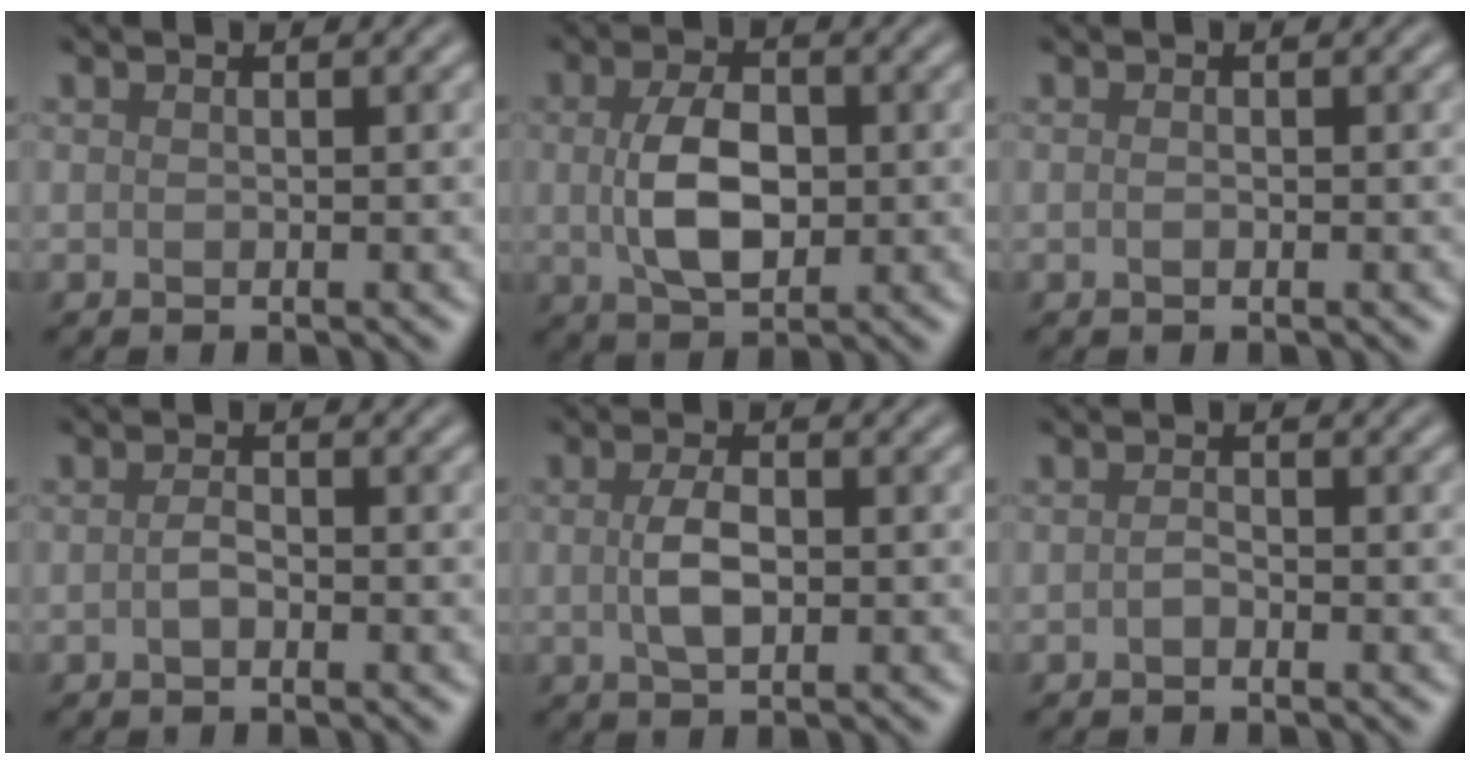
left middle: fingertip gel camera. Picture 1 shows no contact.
{"total": 5.6, "force": [0.1, 3.3, 4.5], "torque": [-0.093, 0.000, 0.005]}
{"total": 0.5, "force": [-0.2, 0.2, 0.4], "torque": [-0.010, -0.001, -0.003]}
{"total": 1.1, "force": [-0.4, 0.5, 0.9], "torque": [-0.021, 0.002, -0.010]}
{"total": 2.9, "force": [0.0, 1.4, 2.5], "torque": [-0.055, -0.001, -0.002]}
{"total": 0.7, "force": [-0.4, 0.4, 0.5], "torque": [-0.011, 0.001, -0.009]}